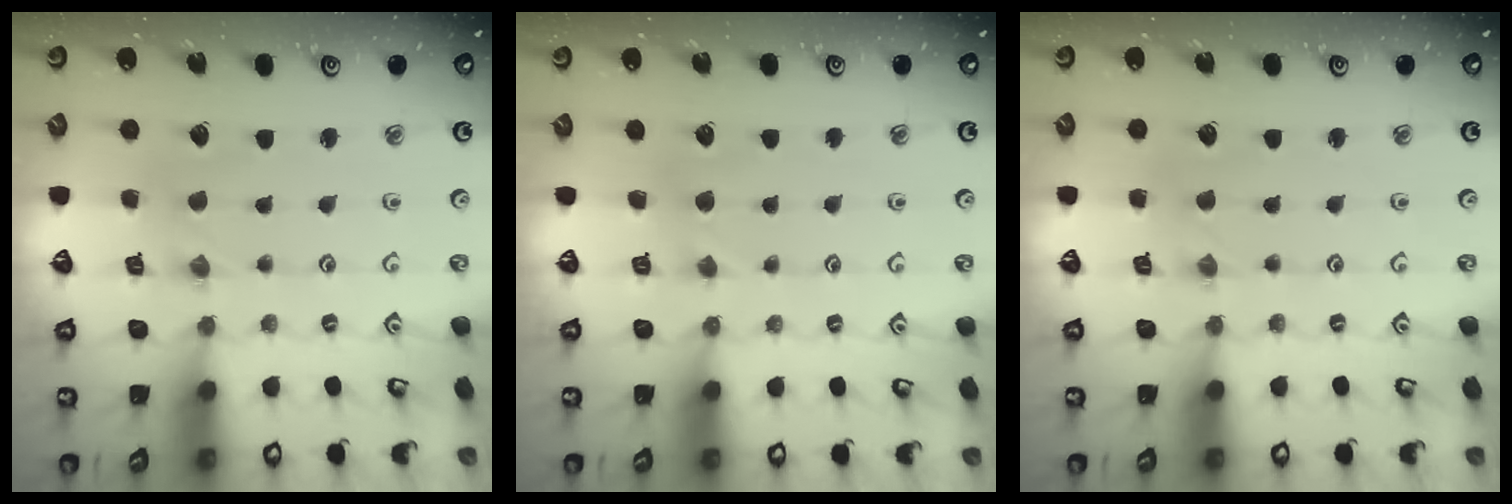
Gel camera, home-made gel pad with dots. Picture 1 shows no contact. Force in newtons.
{"total": 2.5, "press": 2.5, "slide": 0.4}
{"total": 0.9, "press": 0.9, "slide": 0.1}